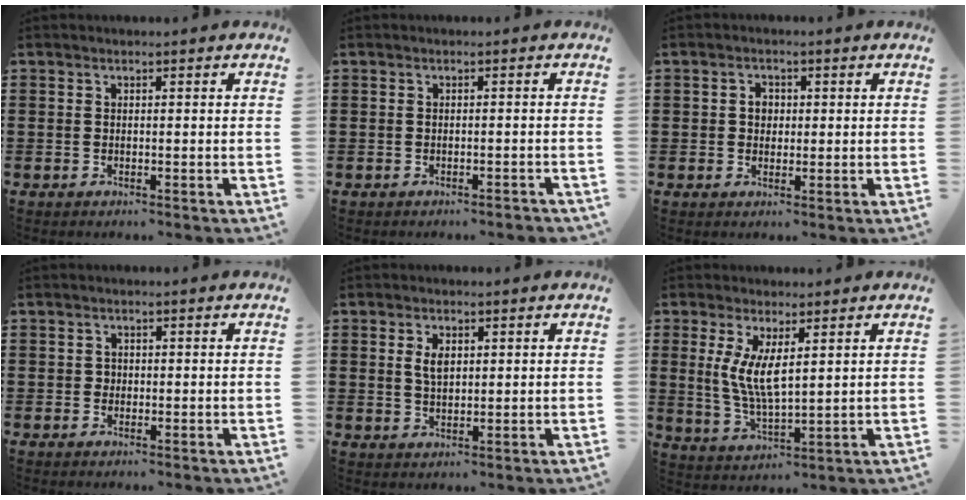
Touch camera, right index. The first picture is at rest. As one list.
[{"total": 0.7, "force": [-0.6, 0.0, 0.3], "torque": [-0.007, -0.002, -0.013]}, {"total": 2.2, "force": [0.2, 1.7, 1.3], "torque": [-0.028, 0.009, 0.002]}, {"total": 0.8, "force": [0.0, 0.8, 0.2], "torque": [-0.006, 0.004, 0.000]}, {"total": 3.0, "force": [0.9, 1.5, 2.4], "torque": [-0.051, 0.006, 0.016]}, {"total": 6.3, "force": [1.8, 2.0, 5.7], "torque": [-0.123, -0.003, 0.030]}]